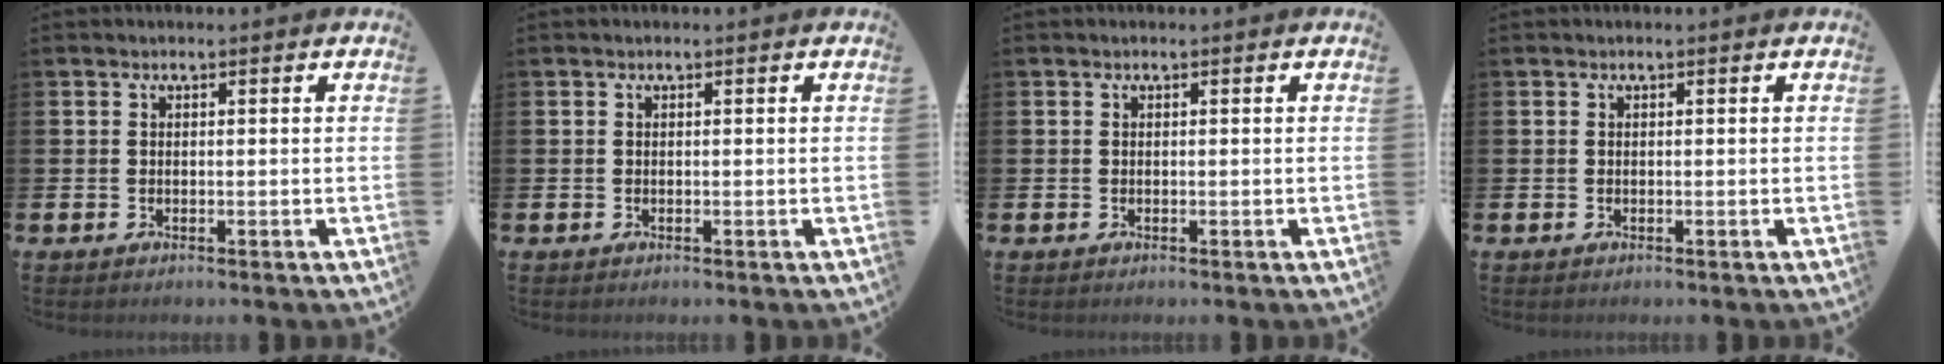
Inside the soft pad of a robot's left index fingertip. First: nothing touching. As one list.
[{"total": 0.0}, {"total": 0.0}, {"total": 0.0}]